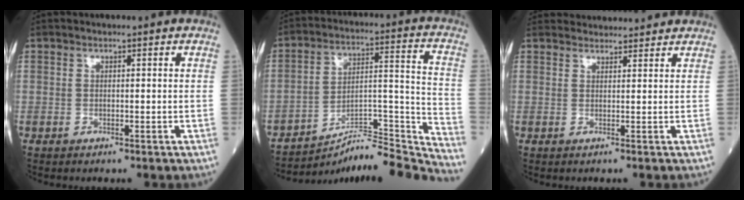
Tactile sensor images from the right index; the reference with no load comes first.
{"total": 20.0, "force": [-19.5, -1.4, 4.3], "torque": [-0.046, 0.038, -0.291]}
{"total": 7.2, "force": [7.1, 0.9, 0.9], "torque": [-0.010, 0.035, 0.088]}